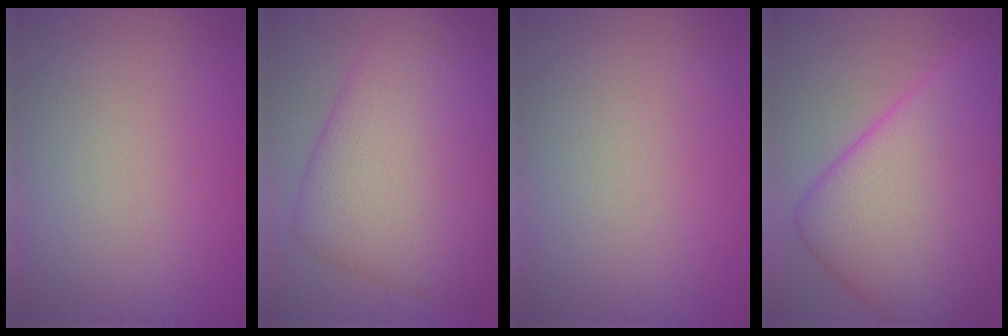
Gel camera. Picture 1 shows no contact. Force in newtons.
{"total": 11.5, "press": 11.5, "slide": 0.2}
{"total": 0.0}
{"total": 16.2, "press": 16.2, "slide": 0.3}